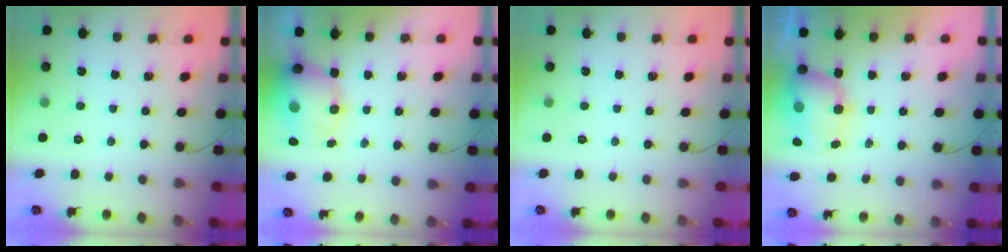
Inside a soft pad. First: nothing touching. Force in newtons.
{"total": 13.1, "press": 12.7, "slide": 3.4}
{"total": 0.0}
{"total": 9.5, "press": 9.2, "slide": 2.6}